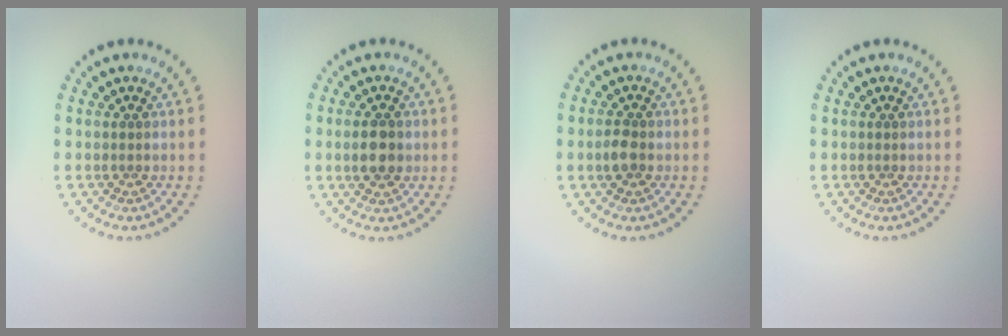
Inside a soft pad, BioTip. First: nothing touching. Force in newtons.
{"total": 3.0, "press": 3.0, "slide": 0.1}
{"total": 1.8, "press": 1.8, "slide": 0.1}
{"total": 0.0}